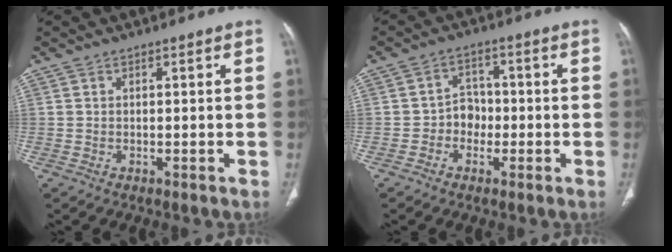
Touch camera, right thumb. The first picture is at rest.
{"total": 4.3, "force": [-1.3, 3.7, 1.8], "torque": [0.001, 0.017, -0.031]}